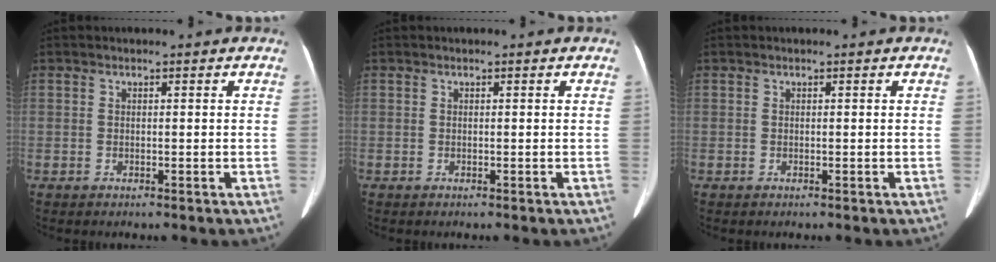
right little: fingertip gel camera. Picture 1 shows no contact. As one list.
[{"total": 0.0}, {"total": 0.0}]